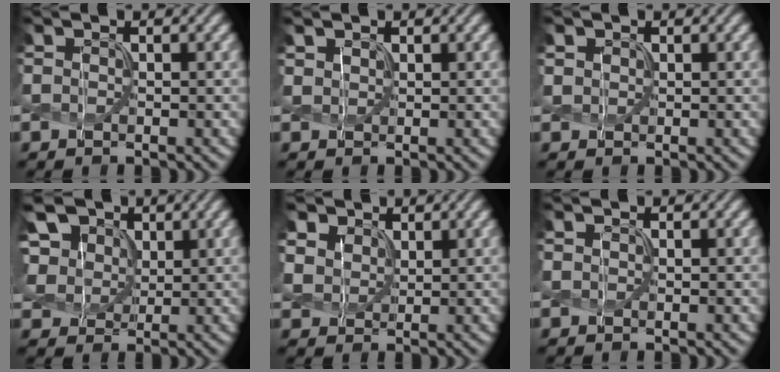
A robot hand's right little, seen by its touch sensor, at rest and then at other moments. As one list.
[{"total": 0.9, "force": [0.8, 0.6, 0.1], "torque": [-0.006, 0.001, 0.018]}, {"total": 1.0, "force": [0.6, 0.8, 0.1], "torque": [-0.004, 0.000, 0.013]}, {"total": 7.8, "force": [3.6, 5.6, 3.9], "torque": [-0.110, 0.019, 0.059]}, {"total": 5.4, "force": [3.6, 3.6, 1.9], "torque": [-0.087, -0.003, 0.075]}, {"total": 0.0}]